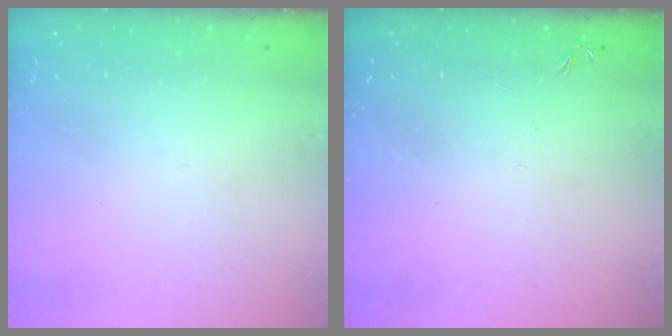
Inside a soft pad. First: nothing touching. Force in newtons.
{"total": 0.0}